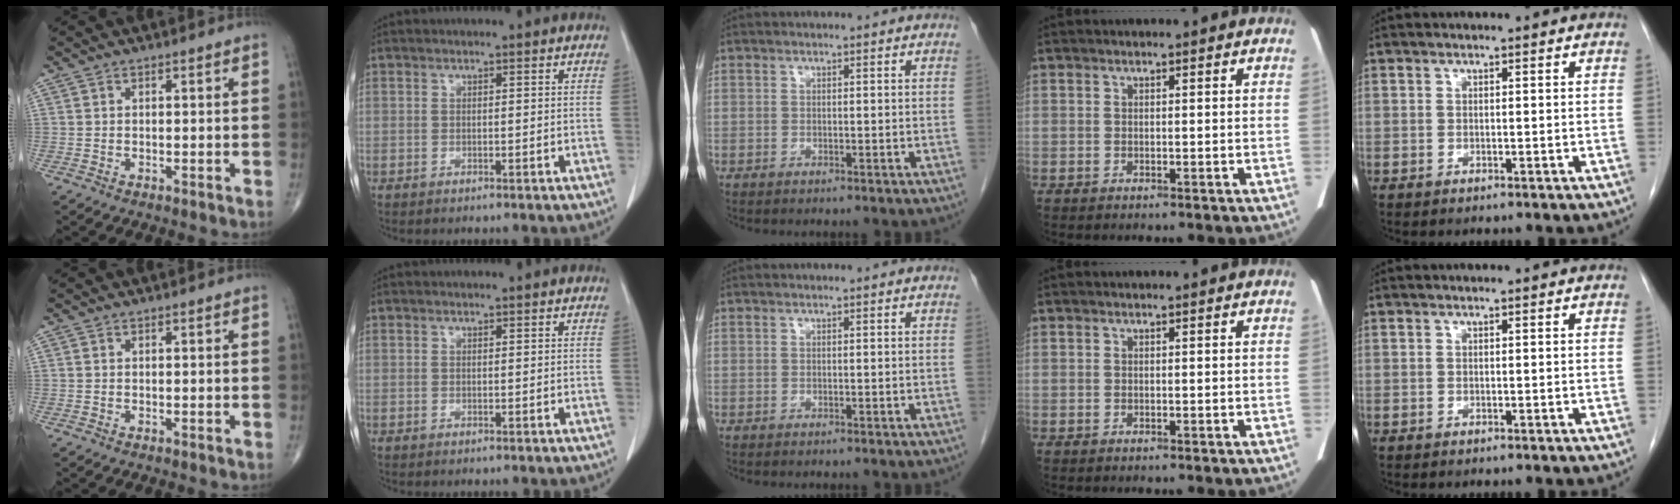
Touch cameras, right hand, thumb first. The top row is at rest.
{}